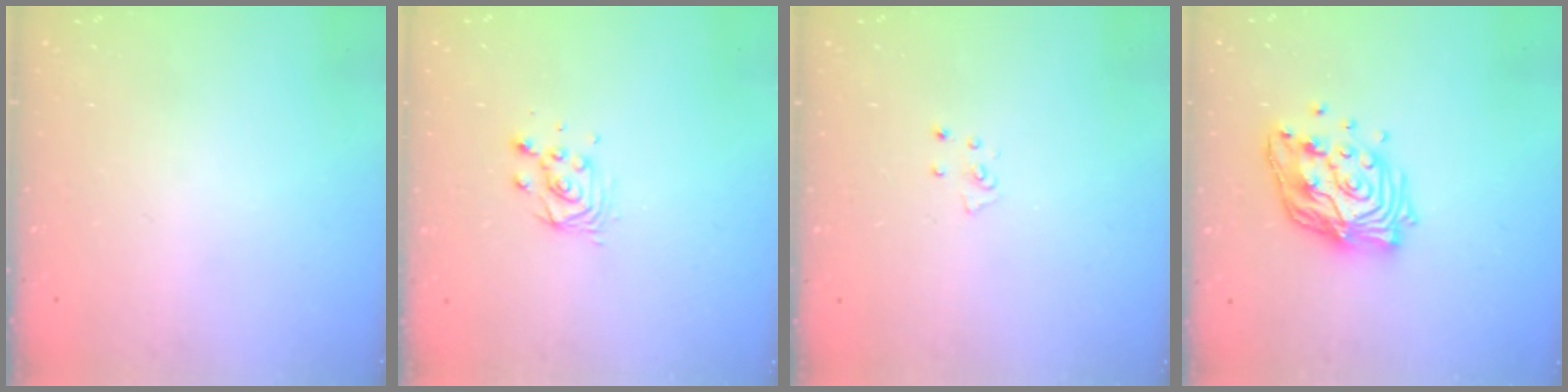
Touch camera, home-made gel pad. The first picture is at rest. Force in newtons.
{"total": 4.7, "press": 4.7, "slide": 0.4}
{"total": 3.7, "press": 3.7, "slide": 0.3}
{"total": 13.7, "press": 13.6, "slide": 1.4}